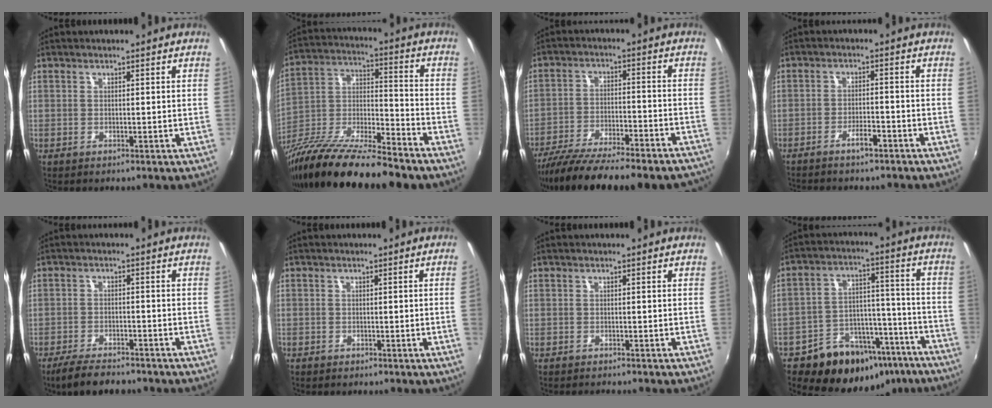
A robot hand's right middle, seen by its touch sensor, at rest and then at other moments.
{"total": 20.1, "force": [-14.6, 5.2, 12.9], "torque": [-0.247, -0.012, -0.253]}
{"total": 24.4, "force": [-21.1, 4.4, 11.4], "torque": [-0.205, -0.049, -0.303]}
{"total": 4.0, "force": [-3.3, 0.9, 2.0], "torque": [-0.048, 0.006, -0.054]}
{"total": 7.4, "force": [-6.2, 2.0, 3.7], "torque": [-0.092, -0.015, -0.106]}
{"total": 1.3, "force": [-0.3, -0.8, 1.0], "torque": [-0.012, -0.009, -0.004]}
{"total": 1.4, "force": [-1.3, 0.2, 0.3], "torque": [-0.008, -0.010, -0.021]}
{"total": 18.6, "force": [-13.0, 11.1, 7.4], "torque": [-0.135, 0.052, -0.161]}